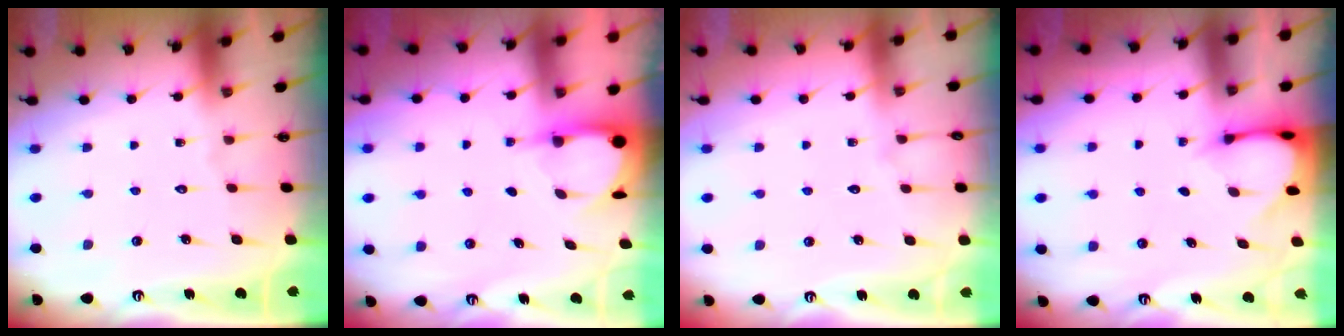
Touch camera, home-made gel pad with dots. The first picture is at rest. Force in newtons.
{"total": 3.9, "press": 3.8, "slide": 0.3}
{"total": 2.9, "press": 2.9, "slide": 0.4}
{"total": 3.3, "press": 3.3, "slide": 0.3}